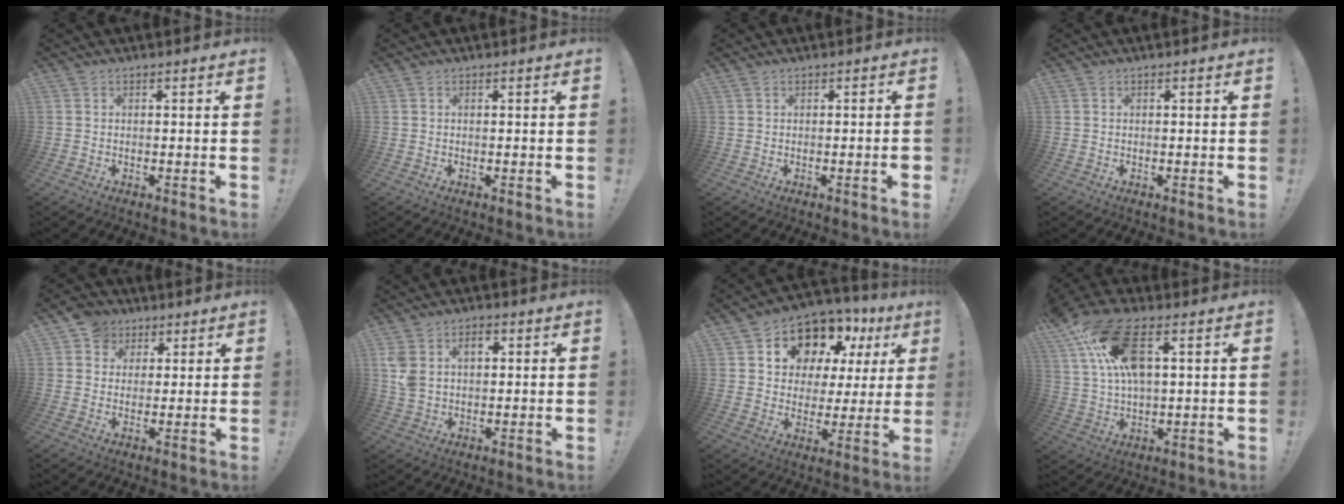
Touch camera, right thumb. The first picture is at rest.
{"total": 0.0}
{"total": 1.9, "force": [-0.7, -0.1, 1.8], "torque": [-0.022, -0.004, -0.012]}
{"total": 0.0}
{"total": 7.2, "force": [3.1, 6.3, 1.8], "torque": [-0.022, -0.012, 0.062]}
{"total": 8.0, "force": [2.9, 5.6, 4.9], "torque": [-0.095, -0.003, 0.052]}
{"total": 11.7, "force": [7.6, 7.6, 4.5], "torque": [-0.062, -0.064, 0.142]}
{"total": 17.2, "force": [6.7, 8.1, 13.7], "torque": [-0.250, -0.019, 0.119]}